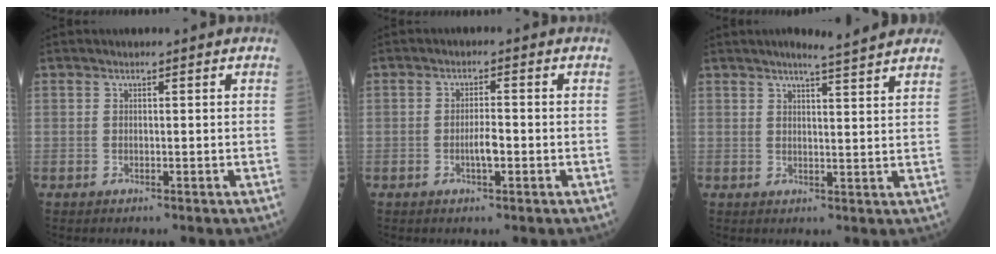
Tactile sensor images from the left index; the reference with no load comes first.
{"total": 2.4, "force": [-1.0, 0.4, 2.2], "torque": [-0.037, -0.001, -0.018]}
{"total": 7.4, "force": [6.5, -0.3, 3.6], "torque": [-0.056, 0.004, 0.071]}